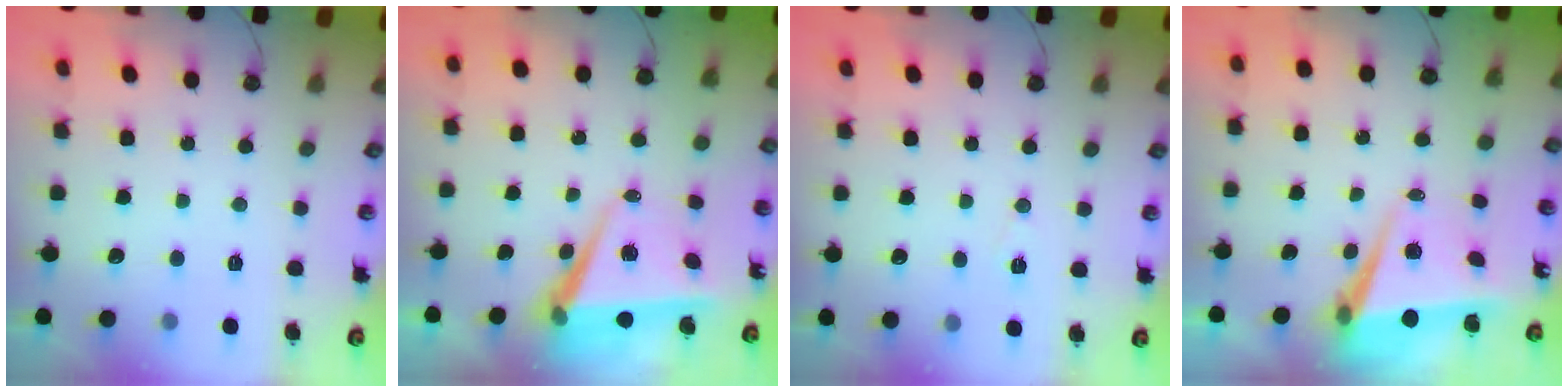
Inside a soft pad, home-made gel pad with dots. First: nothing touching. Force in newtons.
{"total": 7.2, "press": 5.6, "slide": 4.5}
{"total": 5.9, "press": 4.0, "slide": 4.4}
{"total": 6.5, "press": 6.4, "slide": 0.8}